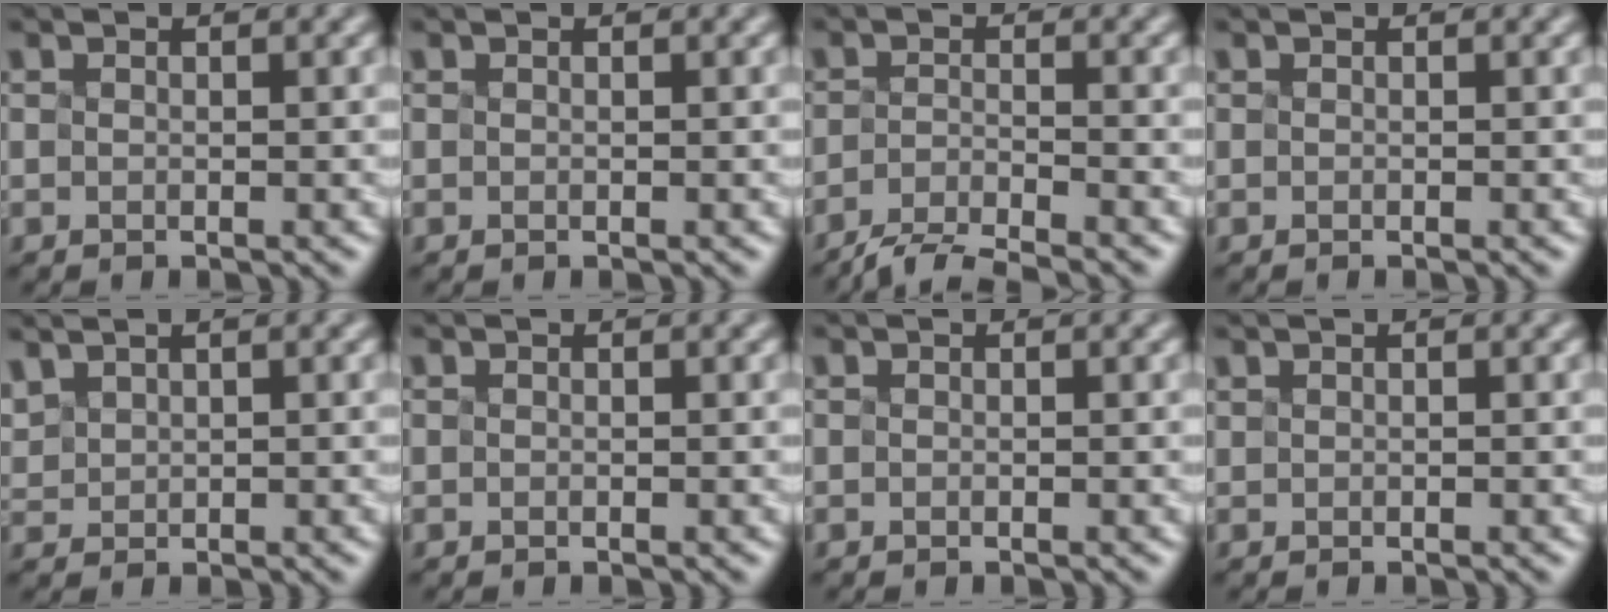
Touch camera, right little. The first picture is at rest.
{"total": 0.0}
{"total": 4.0, "force": [-3.9, 0.0, 0.9], "torque": [-0.018, -0.002, -0.065]}
{"total": 0.5, "force": [-0.3, -0.2, -0.3], "torque": [0.000, 0.001, 0.000]}
{"total": 1.6, "force": [1.6, 0.2, 0.1], "torque": [-0.026, 0.021, 0.047]}
{"total": 0.0}
{"total": 0.0}
{"total": 1.4, "force": [0.9, 0.7, 0.7], "torque": [-0.005, 0.015, 0.004]}